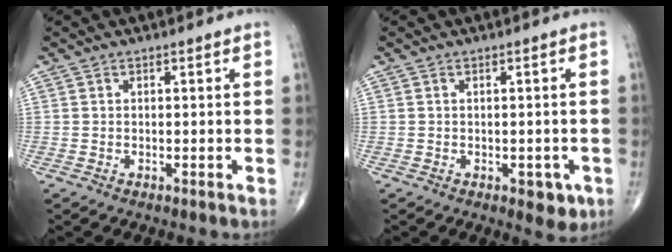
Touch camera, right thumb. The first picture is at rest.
{"total": 3.8, "force": [-1.4, 2.1, 2.8], "torque": [-0.014, -0.001, -0.013]}